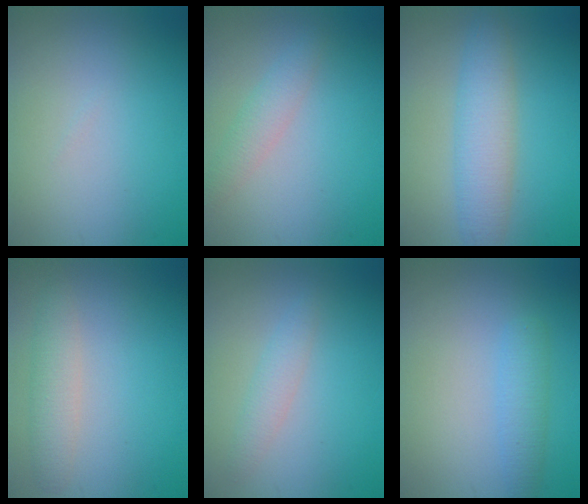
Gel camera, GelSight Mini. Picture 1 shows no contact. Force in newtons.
{"total": 2.0, "press": 2.0, "slide": 0.1}
{"total": 4.7, "press": 4.7, "slide": 0.1}
{"total": 2.5, "press": 2.5, "slide": 0.1}
{"total": 1.7, "press": 1.7, "slide": 0.1}
{"total": 2.2, "press": 2.2, "slide": 0.1}